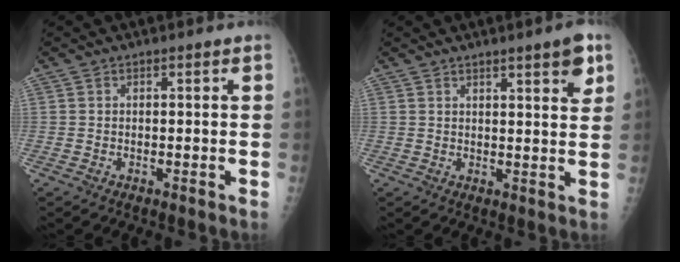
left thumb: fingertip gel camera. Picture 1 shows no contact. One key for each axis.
{"total": 5.8, "fx": 3.4, "fy": 1.0, "fz": 4.6, "tx": -0.054, "ty": -0.017, "tz": 0.044}